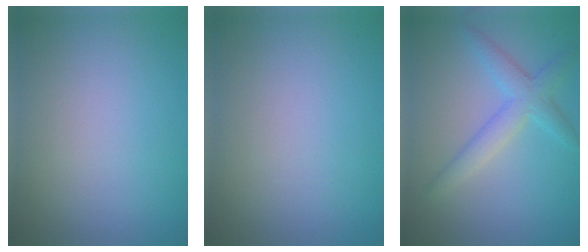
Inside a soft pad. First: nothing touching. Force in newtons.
{"total": 0.0}
{"total": 3.4, "press": 3.4, "slide": 0.1}